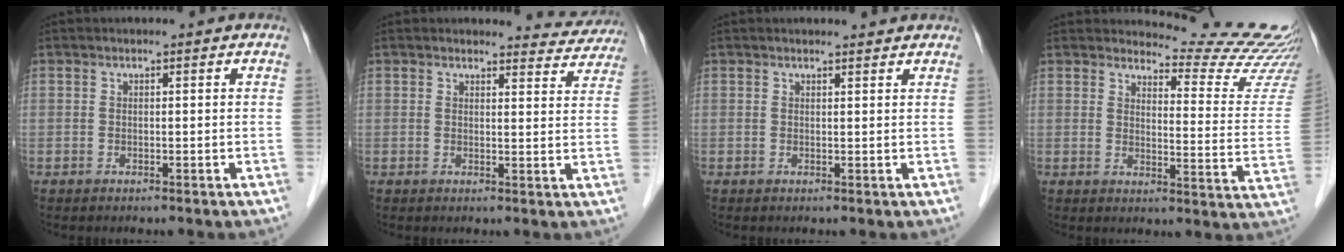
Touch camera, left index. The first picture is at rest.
{"total": 6.1, "force": [5.9, 1.4, -0.6], "torque": [0.021, -0.022, 0.046]}
{"total": 2.7, "force": [2.6, 0.4, 0.3], "torque": [-0.012, 0.005, 0.030]}
{"total": 17.0, "force": [16.9, 0.0, 1.9], "torque": [-0.011, -0.144, 0.172]}